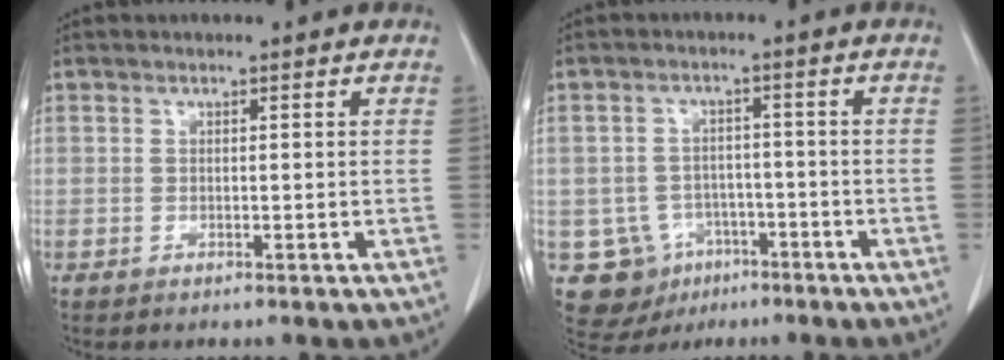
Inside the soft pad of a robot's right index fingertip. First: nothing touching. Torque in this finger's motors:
{"motor_torque": [-0.25, -0.12, -0.69, -0.17]}